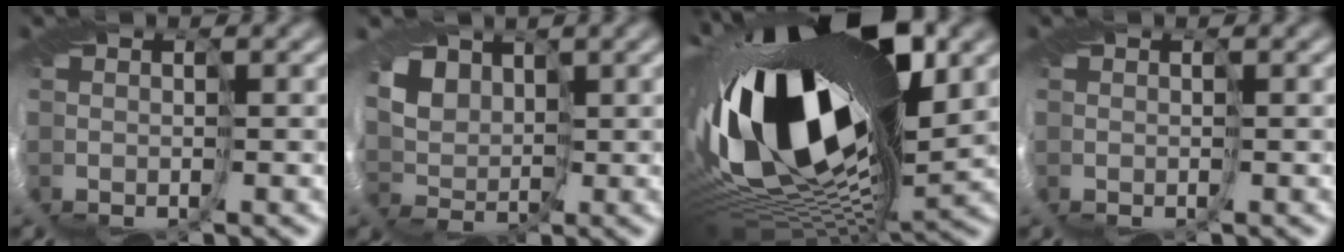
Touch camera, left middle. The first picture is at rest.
{"total": 4.6, "force": [3.0, 3.2, 1.6], "torque": [-0.045, 0.001, 0.047]}
{"total": 19.5, "force": [3.0, 9.6, 16.7], "torque": [-0.308, -0.019, 0.040]}
{"total": 0.0}